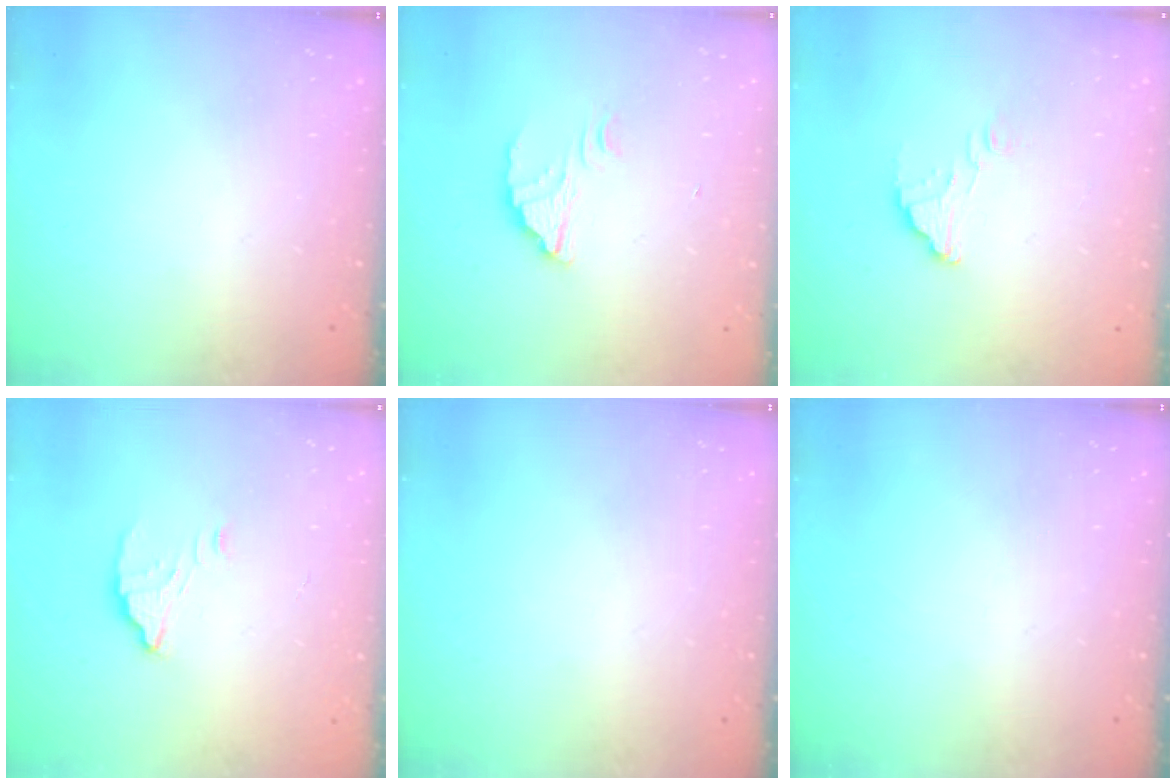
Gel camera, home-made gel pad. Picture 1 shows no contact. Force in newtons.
{"total": 2.3, "press": 2.3, "slide": 0.2}
{"total": 3.0, "press": 3.0, "slide": 0.1}
{"total": 2.8, "press": 2.8, "slide": 0.2}
{"total": 0.0}
{"total": 0.0}